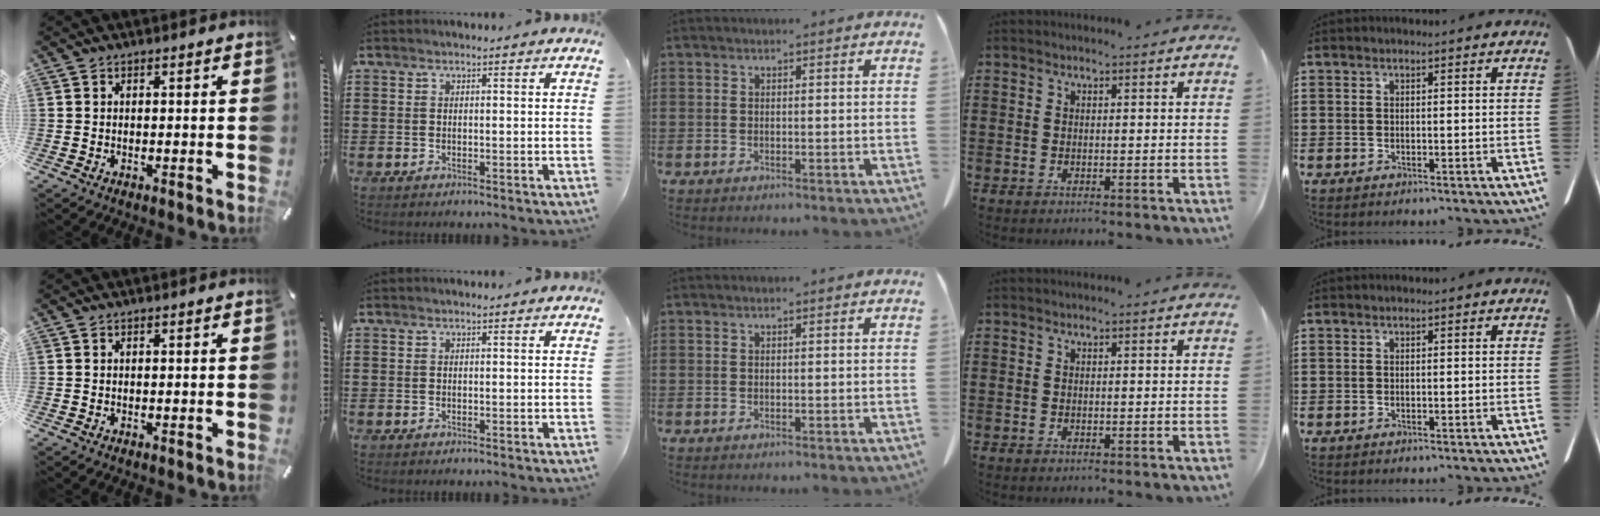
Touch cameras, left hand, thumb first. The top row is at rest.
{}